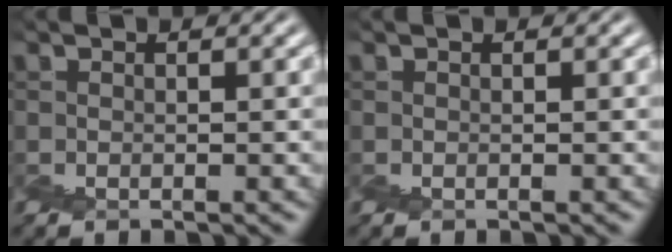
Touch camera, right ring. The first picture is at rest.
{"total": 0.0}